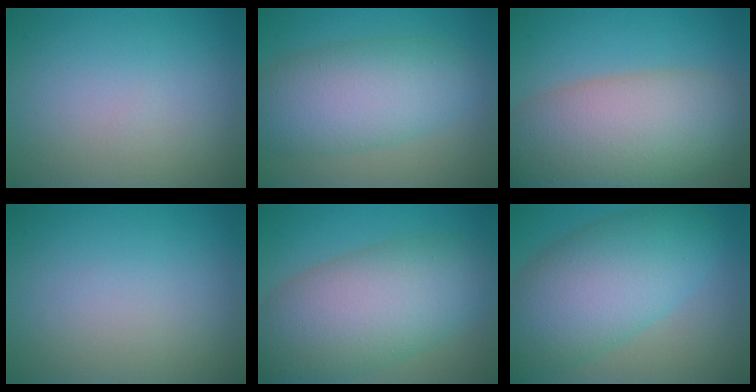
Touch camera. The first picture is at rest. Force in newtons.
{"total": 7.6, "press": 7.6, "slide": 0.2}
{"total": 11.3, "press": 11.3, "slide": 0.7}
{"total": 0.0}
{"total": 10.5, "press": 10.5, "slide": 0.6}
{"total": 10.0, "press": 10.0, "slide": 0.2}